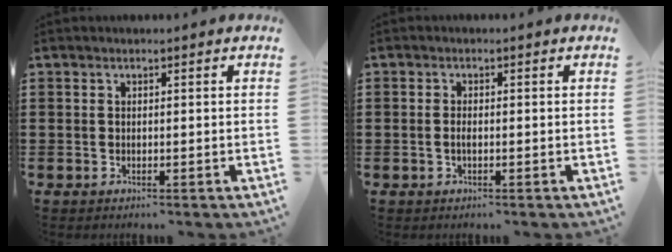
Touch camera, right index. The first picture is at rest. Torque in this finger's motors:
{"motor_torque": [0.00, 2.14, -0.02, 0.00]}